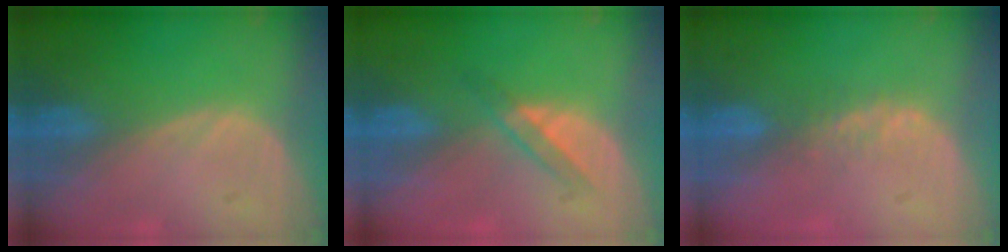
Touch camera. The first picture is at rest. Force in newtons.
{"total": 2.9, "press": 2.8, "slide": 1.0}
{"total": 2.5, "press": 1.9, "slide": 1.5}